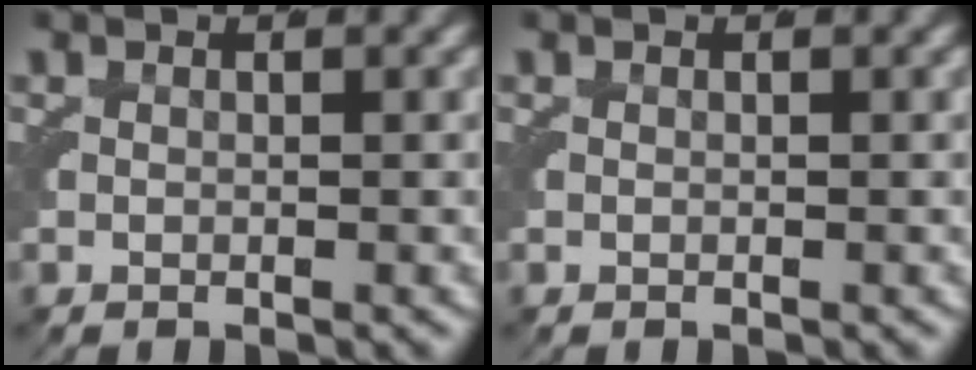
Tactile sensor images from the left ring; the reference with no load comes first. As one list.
[{"total": 0.0}]